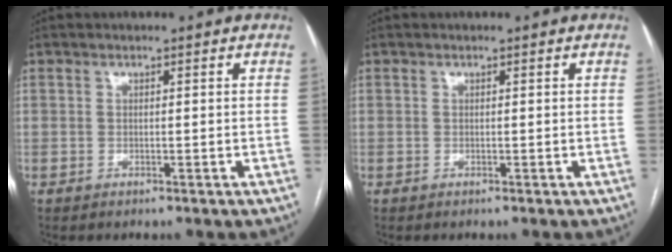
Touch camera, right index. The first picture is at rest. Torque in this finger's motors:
{"motor_torque": [-0.05, 0.05, 0.00, 0.00]}